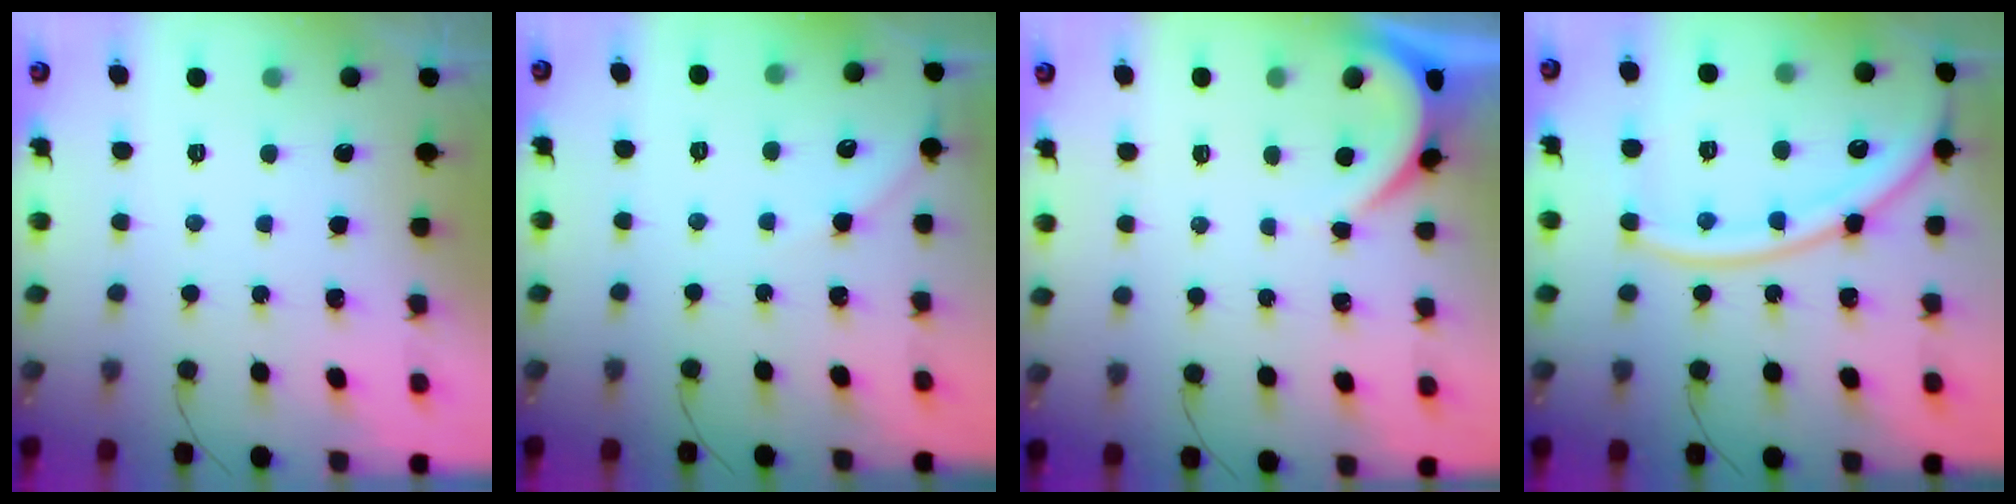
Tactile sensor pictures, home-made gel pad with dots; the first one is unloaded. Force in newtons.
{"total": 2.9, "press": 2.9, "slide": 0.4}
{"total": 2.9, "press": 2.8, "slide": 0.3}
{"total": 17.0, "press": 16.9, "slide": 2.1}